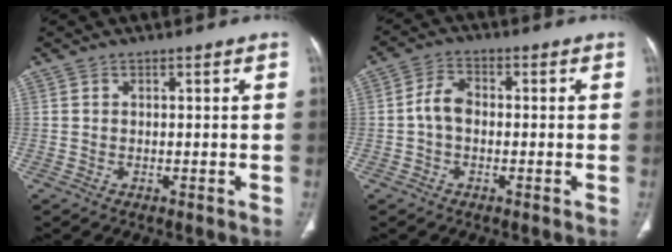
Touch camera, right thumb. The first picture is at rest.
{"total": 4.6, "force": [-0.6, 3.1, 3.3], "torque": [-0.058, 0.015, -0.020]}